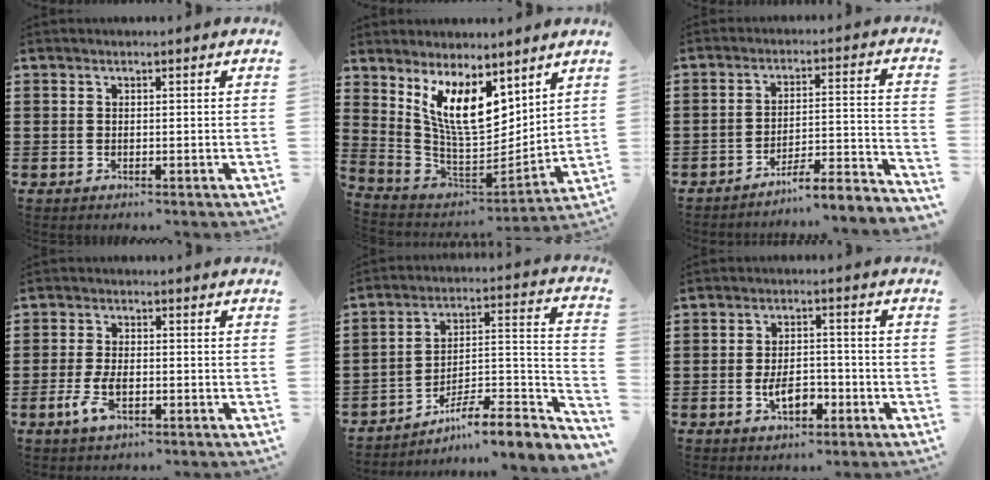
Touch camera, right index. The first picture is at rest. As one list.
[{"total": 10.8, "force": [6.0, 4.3, 7.8], "torque": [-0.170, -0.024, 0.115]}, {"total": 5.0, "force": [-4.6, 0.0, 1.9], "torque": [-0.036, -0.013, -0.093]}, {"total": 4.6, "force": [-1.5, 2.1, 3.8], "torque": [-0.086, -0.004, -0.031]}, {"total": 6.5, "force": [-4.9, 1.1, 4.1], "torque": [-0.066, -0.012, -0.099]}, {"total": 5.4, "force": [-2.0, 2.8, 4.2], "torque": [-0.069, 0.005, -0.037]}]